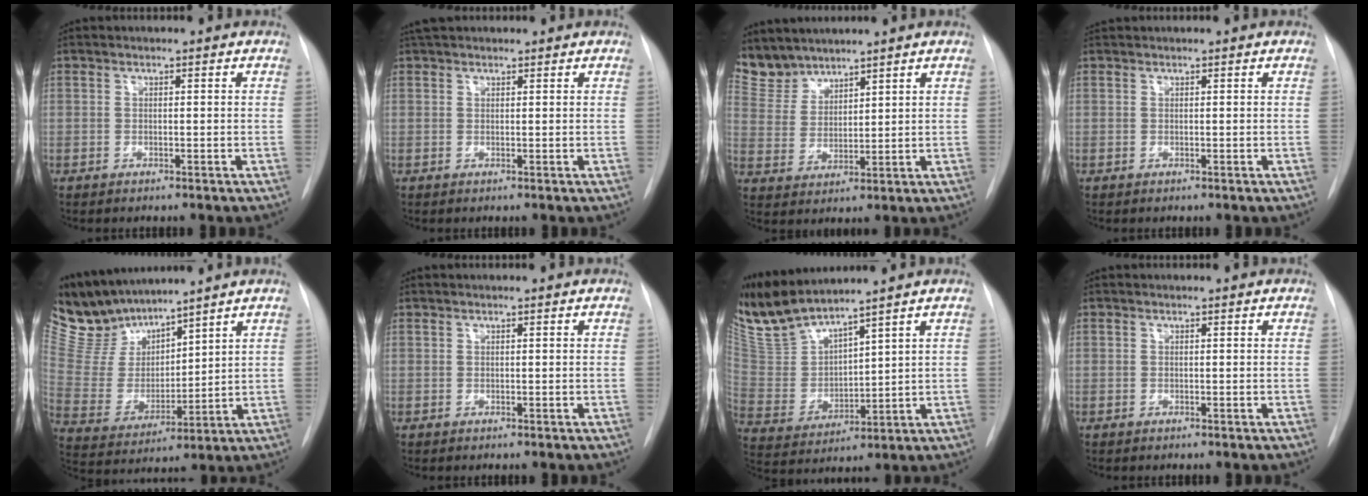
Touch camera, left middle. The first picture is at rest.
{"total": 3.5, "force": [3.1, 1.2, 1.1], "torque": [-0.012, 0.034, 0.051]}
{"total": 6.2, "force": [5.9, 1.8, 0.0], "torque": [-0.009, 0.007, 0.137]}
{"total": 0.6, "force": [0.6, 0.0, 0.0], "torque": [-0.006, 0.017, 0.016]}
{"total": 11.4, "force": [10.7, 2.9, 2.4], "torque": [-0.070, 0.003, 0.231]}
{"total": 0.0}
{"total": 11.0, "force": [10.2, 0.4, 4.2], "torque": [-0.103, -0.003, 0.219]}
{"total": 0.0}